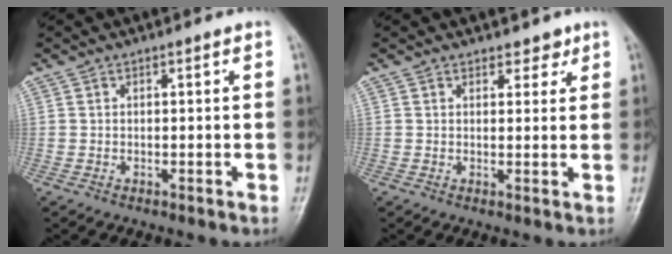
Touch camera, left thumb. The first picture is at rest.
{"total": 2.4, "force": [1.8, 1.5, 0.6], "torque": [0.012, -0.010, 0.020]}